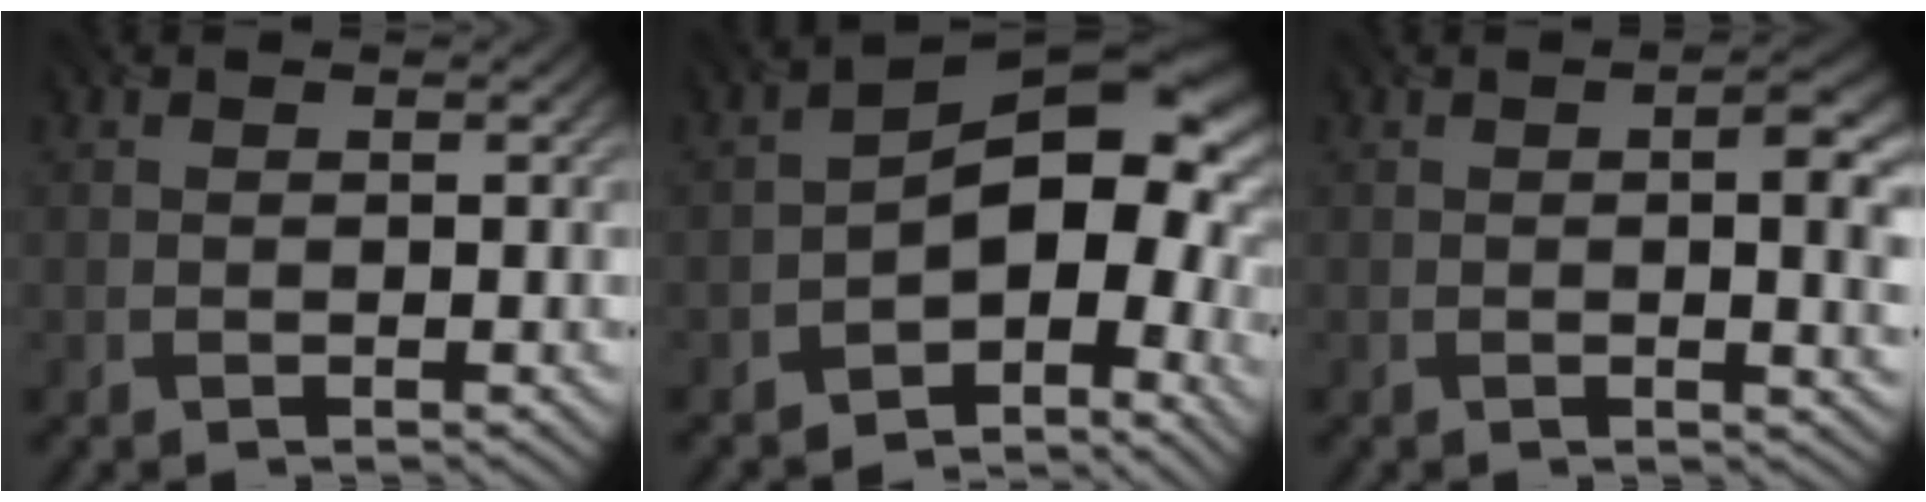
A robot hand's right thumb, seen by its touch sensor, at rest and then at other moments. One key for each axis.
{"total": 11.3, "fx": -3.3, "fy": 6.8, "fz": 8.3, "tx": -0.097, "ty": -0.006, "tz": -0.064}
{"total": 4.5, "fx": 0.4, "fy": 1.2, "fz": 4.3, "tx": -0.066, "ty": 0.000, "tz": 0.007}